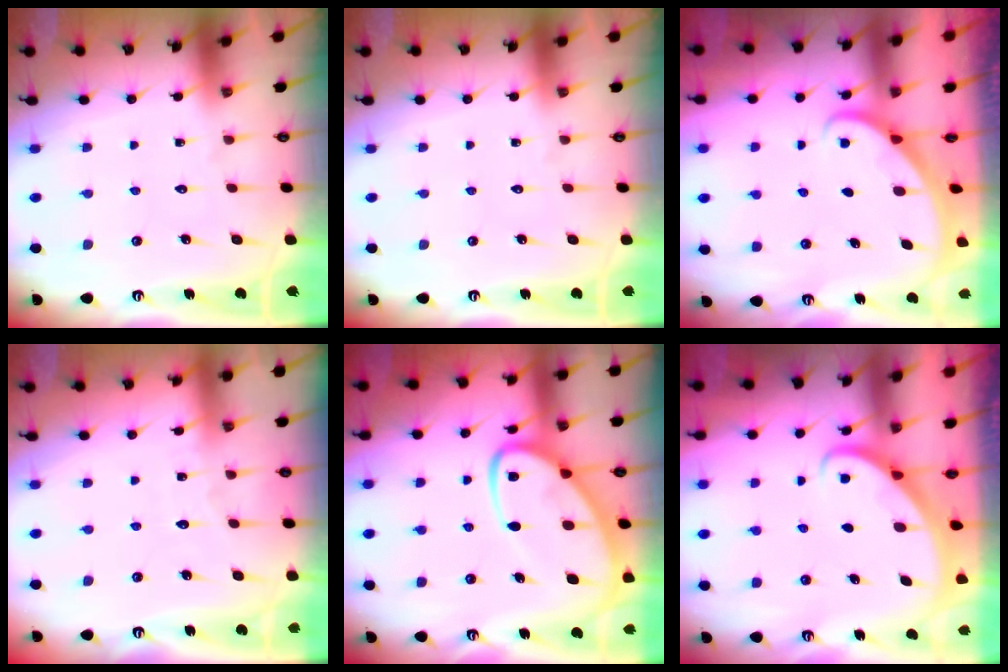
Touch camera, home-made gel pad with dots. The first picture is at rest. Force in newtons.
{"total": 0.0}
{"total": 1.9, "press": 1.9, "slide": 0.1}
{"total": 3.0, "press": 3.0, "slide": 0.4}
{"total": 12.3, "press": 12.3, "slide": 0.9}
{"total": 2.8, "press": 2.8, "slide": 0.2}